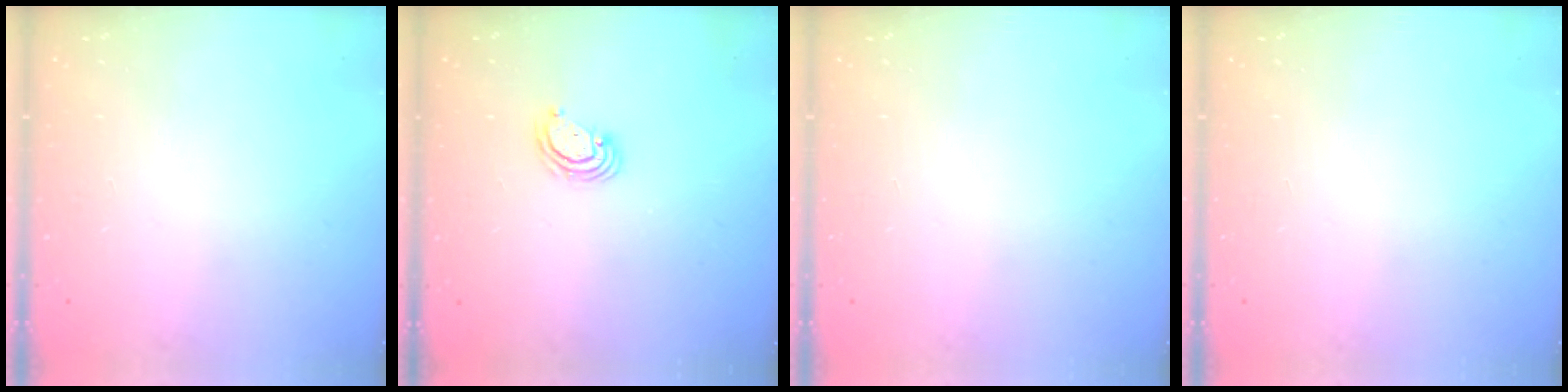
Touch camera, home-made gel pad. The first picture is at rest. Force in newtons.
{"total": 3.2, "press": 3.2, "slide": 0.3}
{"total": 0.0}
{"total": 0.0}